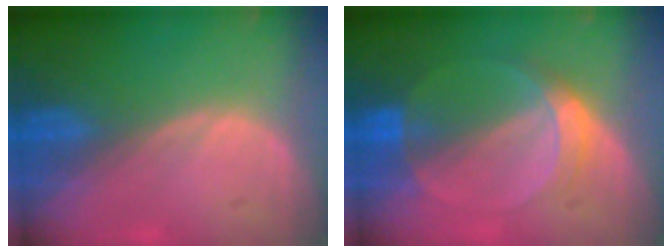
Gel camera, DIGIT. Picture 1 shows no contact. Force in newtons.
{"total": 5.1, "press": 4.7, "slide": 2.0}